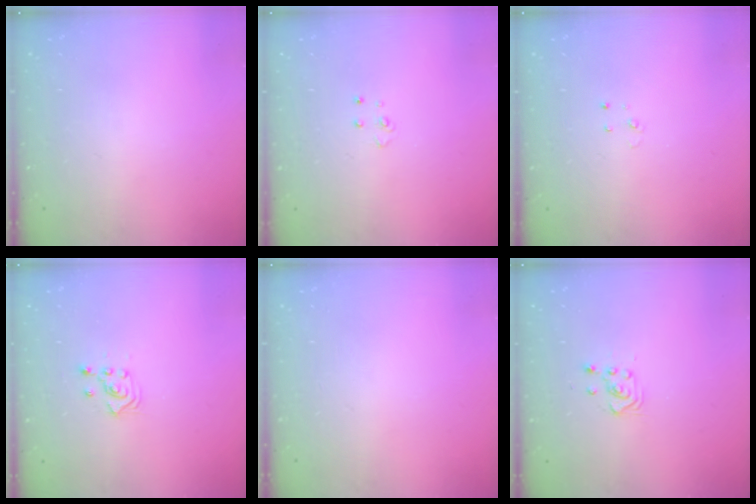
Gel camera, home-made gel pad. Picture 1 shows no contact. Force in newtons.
{"total": 4.0, "press": 3.9, "slide": 0.4}
{"total": 2.3, "press": 2.3, "slide": 0.2}
{"total": 2.4, "press": 2.2, "slide": 0.8}
{"total": 0.0}
{"total": 3.6, "press": 3.4, "slide": 1.1}